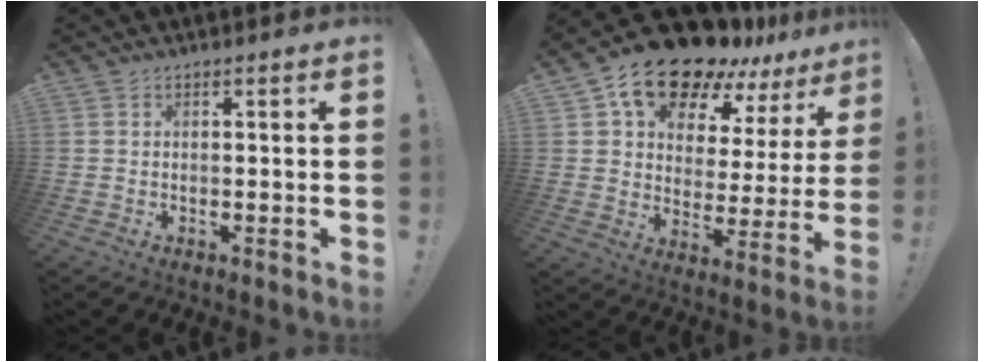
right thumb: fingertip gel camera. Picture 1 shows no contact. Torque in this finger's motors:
{"motor_torque": [2.16, 2.57, 0.30, 0.29, 0.29]}